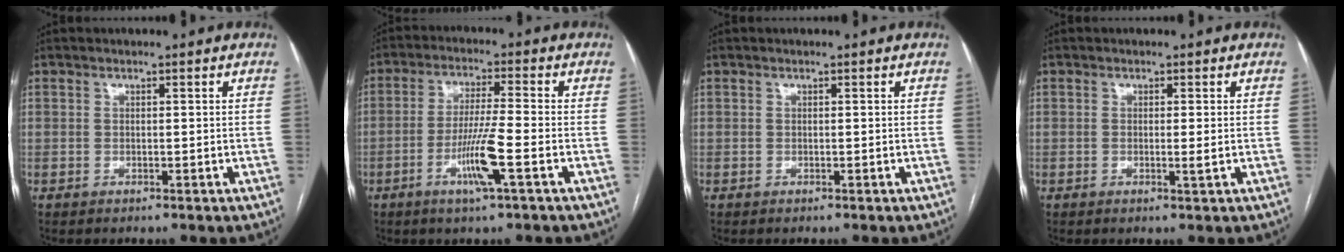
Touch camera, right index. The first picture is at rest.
{"total": 7.8, "force": [-3.0, -0.5, 7.2], "torque": [-0.140, -0.009, -0.058]}
{"total": 0.0}
{"total": 1.4, "force": [-0.2, -0.2, 1.4], "torque": [-0.023, -0.004, -0.003]}